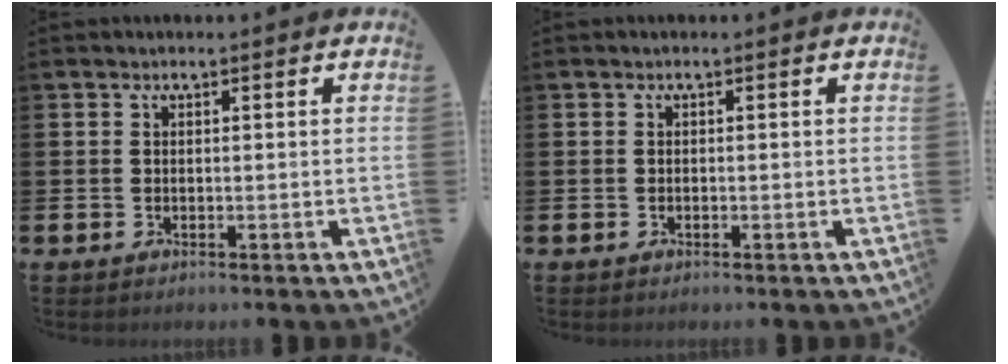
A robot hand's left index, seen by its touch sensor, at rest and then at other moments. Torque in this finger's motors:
{"motor_torque": [-0.28, 0.13, -0.08, -0.01]}